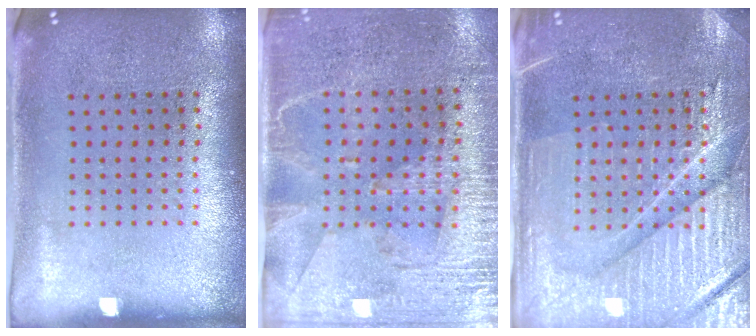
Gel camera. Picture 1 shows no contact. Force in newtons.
{"total": 3.0, "press": 2.7, "slide": 1.3}
{"total": 4.5, "press": 4.4, "slide": 1.1}